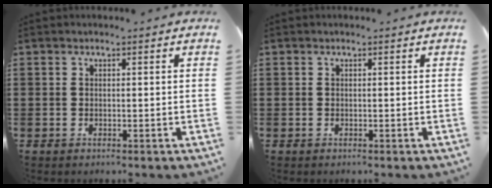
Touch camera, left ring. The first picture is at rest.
{"total": 0.0}